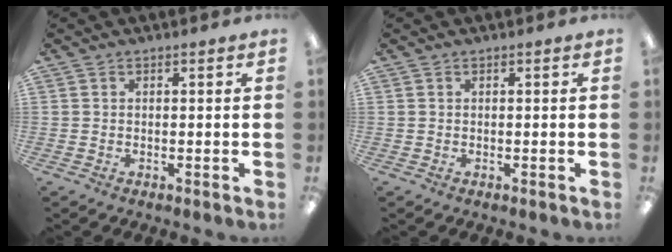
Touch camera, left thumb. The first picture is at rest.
{"total": 0.0}